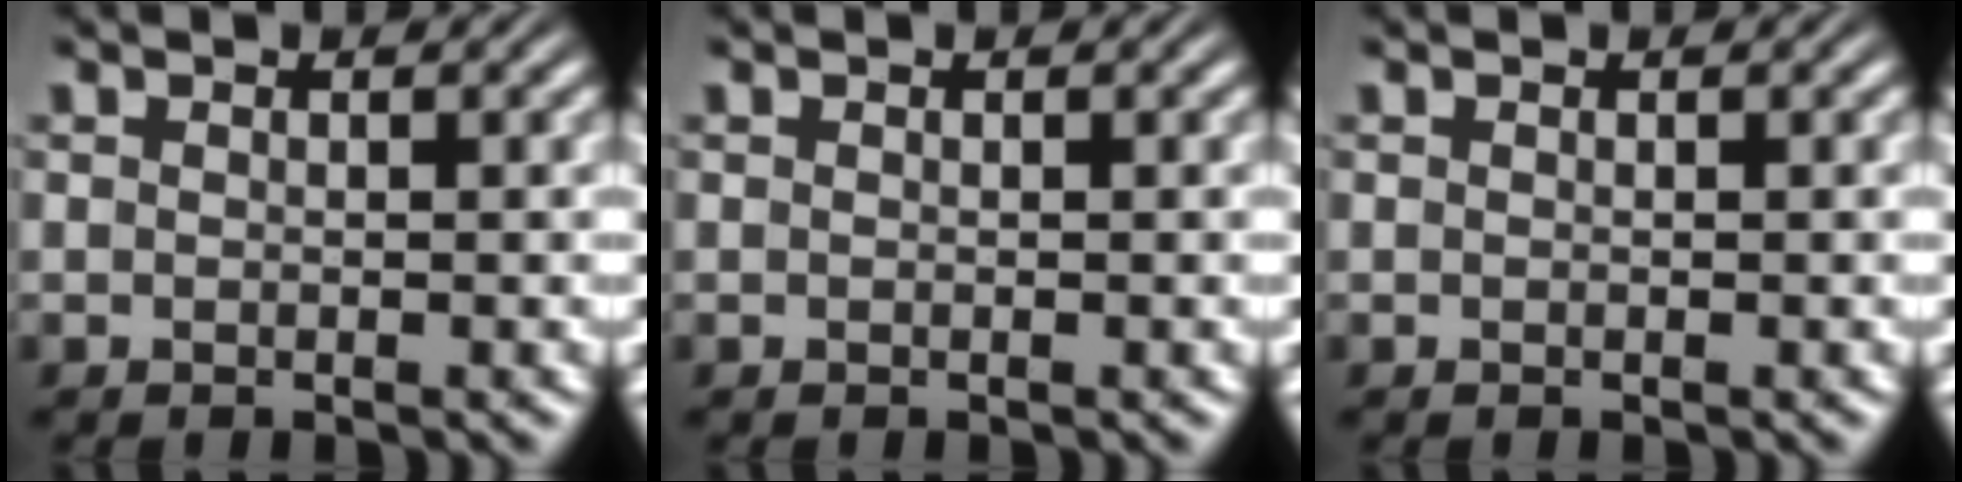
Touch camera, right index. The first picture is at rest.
{"total": 0.0}
{"total": 0.0}